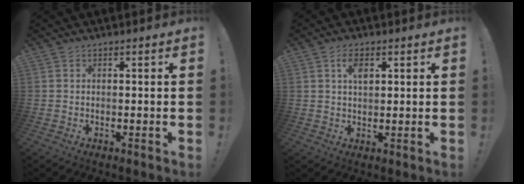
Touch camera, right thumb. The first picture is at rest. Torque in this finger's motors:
{"motor_torque": [0.00, 0.03, -0.09, 0.11, 0.13]}